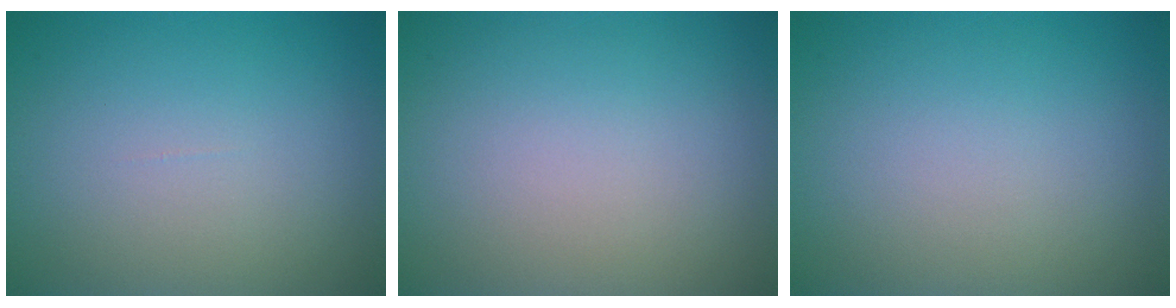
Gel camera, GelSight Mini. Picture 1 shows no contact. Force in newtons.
{"total": 0.0}
{"total": 0.0}